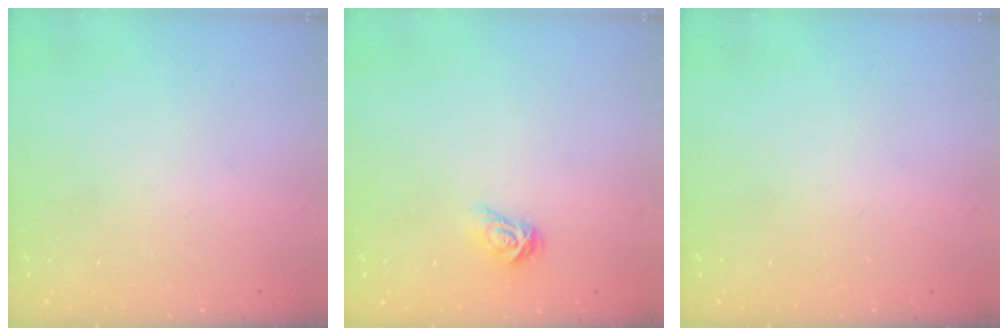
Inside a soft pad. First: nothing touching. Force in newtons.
{"total": 3.8, "press": 3.8, "slide": 0.2}
{"total": 0.0}